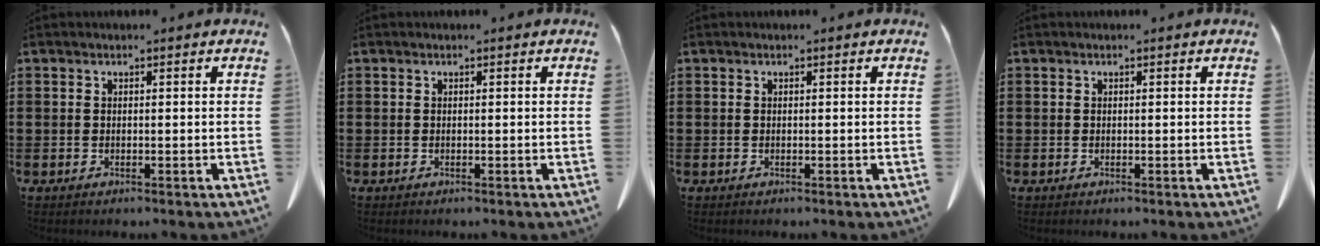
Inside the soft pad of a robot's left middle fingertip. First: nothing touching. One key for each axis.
{"total": 0.0}
{"total": 0.0}
{"total": 0.0}